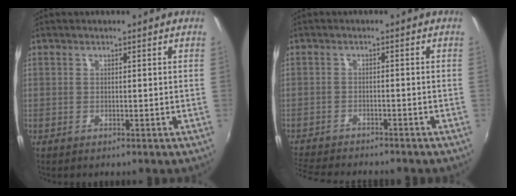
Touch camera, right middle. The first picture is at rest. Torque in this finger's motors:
{"motor_torque": [0.92, -1.22, 0.23, 0.12]}